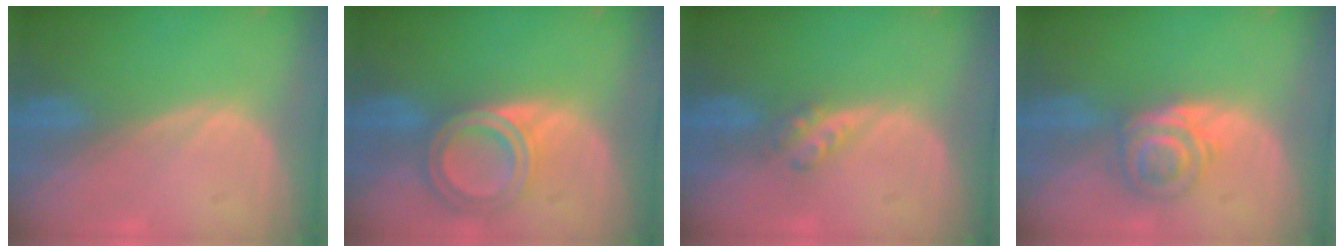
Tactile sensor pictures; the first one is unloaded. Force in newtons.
{"total": 6.7, "press": 5.9, "slide": 3.1}
{"total": 2.9, "press": 2.5, "slide": 1.5}
{"total": 5.9, "press": 5.5, "slide": 2.2}